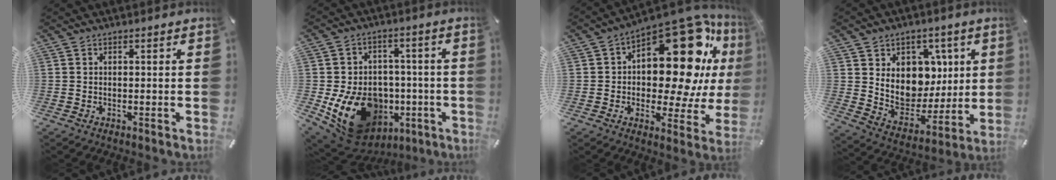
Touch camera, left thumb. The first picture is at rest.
{"total": 17.4, "force": [-4.4, 13.9, 9.4], "torque": [-0.175, 0.012, -0.057]}
{"total": 22.2, "force": [7.6, 11.1, 17.6], "torque": [-0.233, -0.069, 0.125]}
{"total": 12.5, "force": [3.8, 11.1, 4.4], "torque": [-0.060, -0.039, 0.084]}